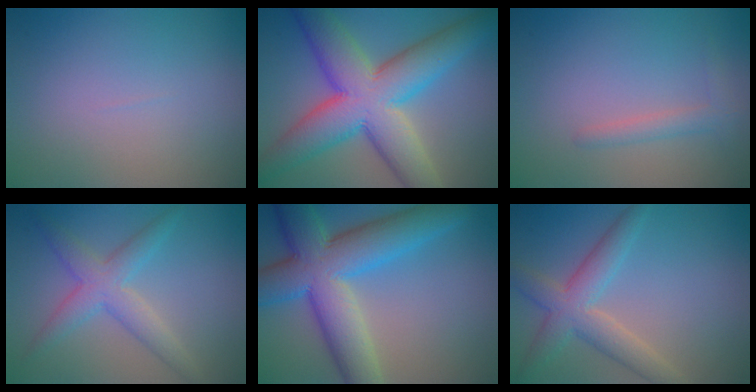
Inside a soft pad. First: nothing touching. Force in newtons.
{"total": 11.7, "press": 11.7, "slide": 0.6}
{"total": 1.6, "press": 1.6, "slide": 0.1}
{"total": 3.9, "press": 3.9, "slide": 0.1}
{"total": 10.9, "press": 10.9, "slide": 0.5}
{"total": 4.8, "press": 4.8, "slide": 0.3}